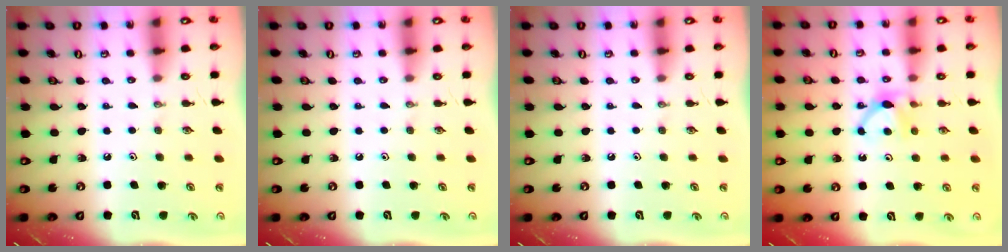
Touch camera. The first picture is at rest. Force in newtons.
{"total": 0.0}
{"total": 0.0}
{"total": 5.4, "press": 5.3, "slide": 0.7}